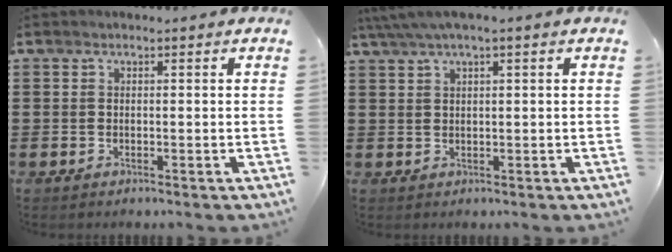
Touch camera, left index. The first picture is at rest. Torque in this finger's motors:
{"motor_torque": [1.82, -0.32, 0.75, 0.21]}